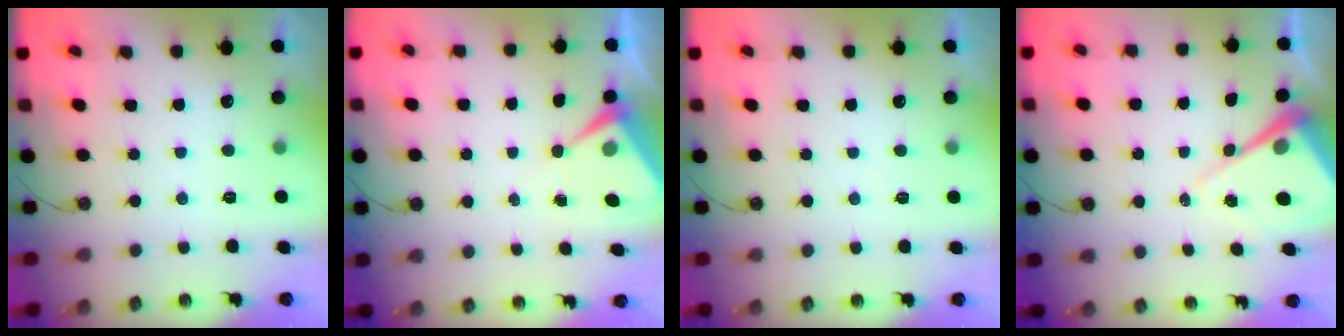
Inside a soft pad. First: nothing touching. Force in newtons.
{"total": 5.6, "press": 5.6, "slide": 0.7}
{"total": 2.7, "press": 2.7, "slide": 0.6}
{"total": 9.5, "press": 9.5, "slide": 1.0}